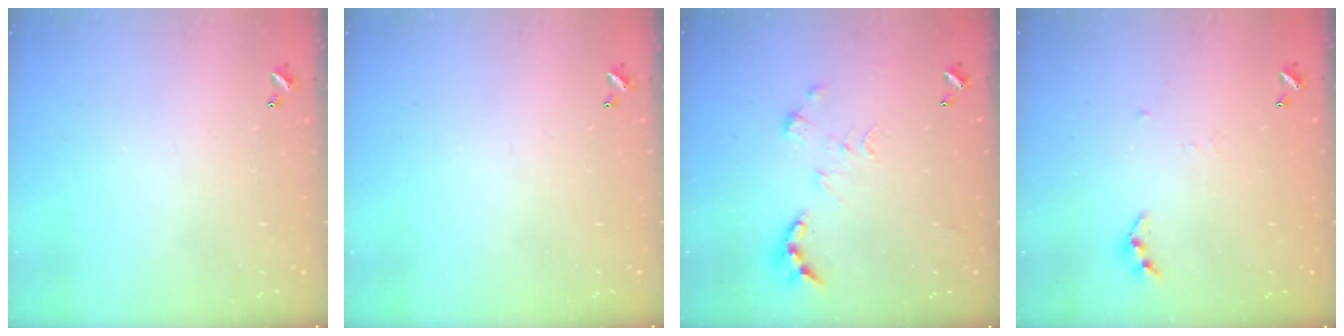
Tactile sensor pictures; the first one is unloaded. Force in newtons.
{"total": 0.0}
{"total": 0.0}
{"total": 6.1, "press": 6.1, "slide": 0.2}